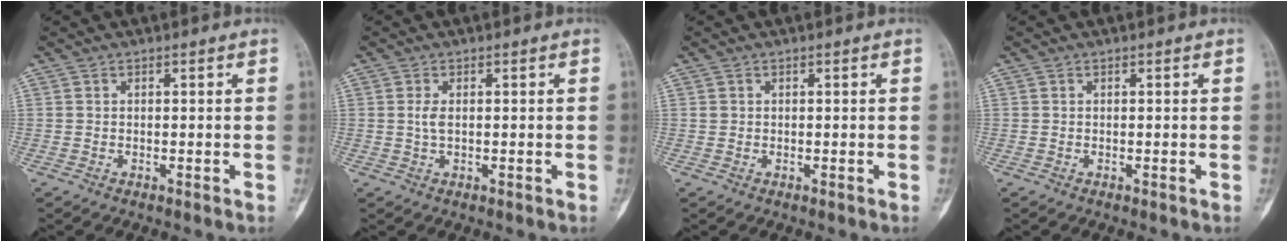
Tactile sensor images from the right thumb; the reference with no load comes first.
{"total": 1.8, "force": [0.2, 0.8, 1.6], "torque": [-0.038, 0.000, 0.009]}
{"total": 0.6, "force": [0.1, 0.5, 0.2], "torque": [0.001, 0.002, 0.003]}
{"total": 0.0}